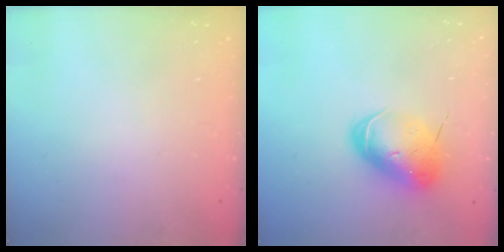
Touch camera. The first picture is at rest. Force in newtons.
{"total": 10.0, "press": 9.9, "slide": 1.7}